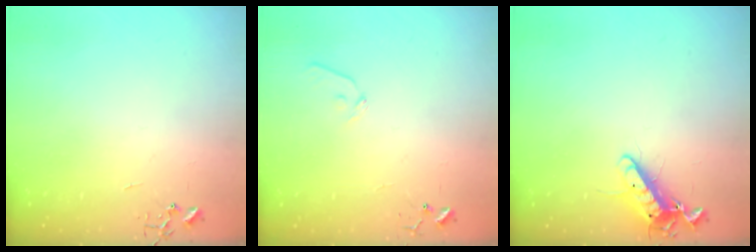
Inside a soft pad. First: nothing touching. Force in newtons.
{"total": 6.9, "press": 6.9, "slide": 0.7}
{"total": 12.1, "press": 12.0, "slide": 1.4}